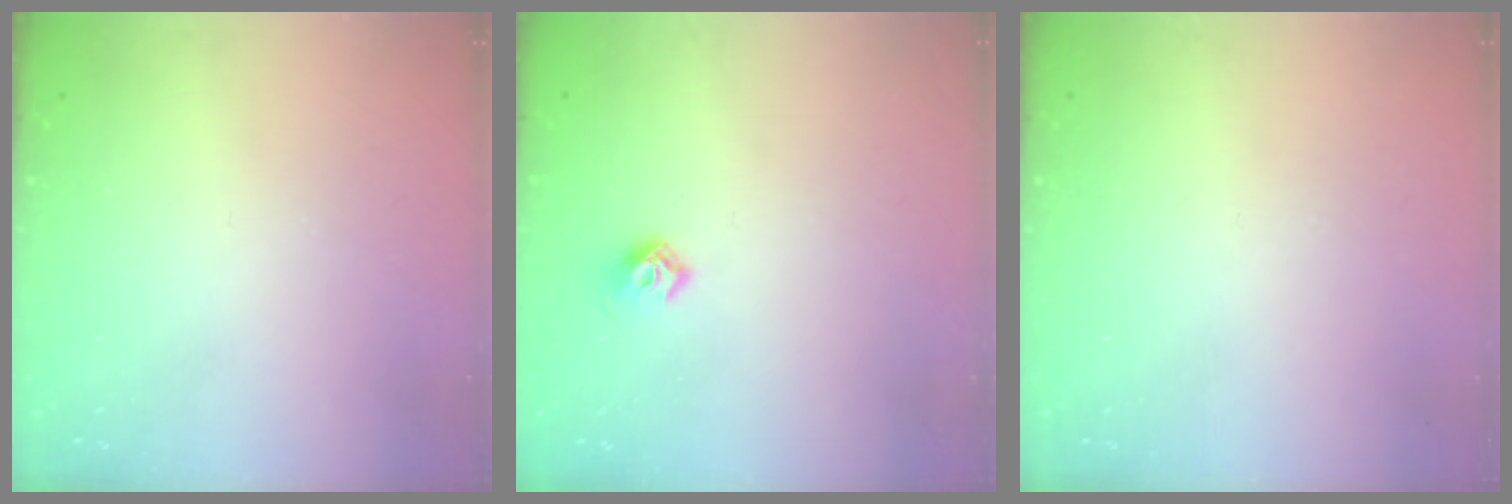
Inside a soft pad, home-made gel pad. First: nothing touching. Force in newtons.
{"total": 6.0, "press": 5.9, "slide": 1.2}
{"total": 0.0}